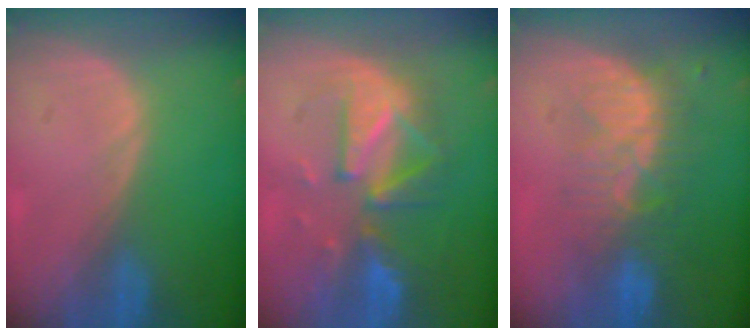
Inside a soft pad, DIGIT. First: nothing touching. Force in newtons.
{"total": 9.0, "press": 8.8, "slide": 1.7}
{"total": 8.1, "press": 7.5, "slide": 3.1}